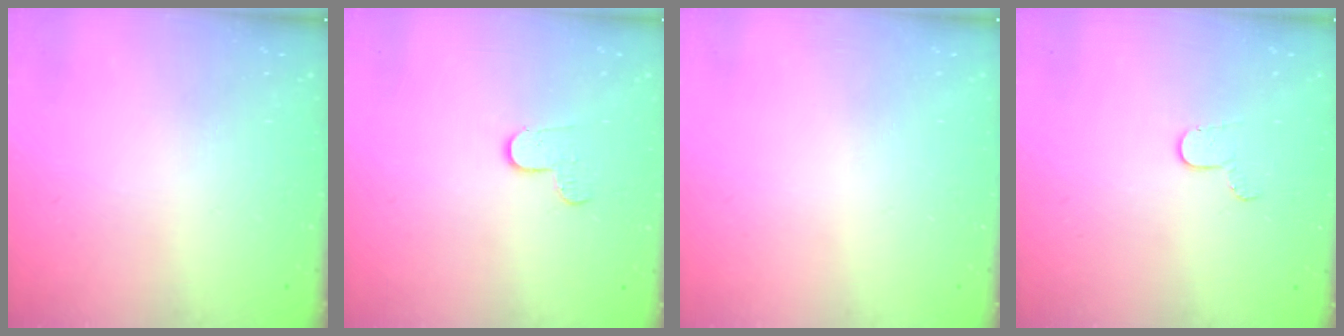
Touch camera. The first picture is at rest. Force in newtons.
{"total": 5.5, "press": 5.5, "slide": 0.5}
{"total": 0.0}
{"total": 5.1, "press": 5.1, "slide": 0.5}